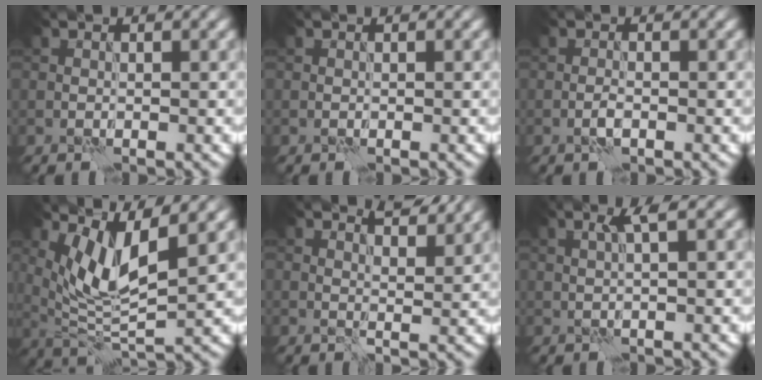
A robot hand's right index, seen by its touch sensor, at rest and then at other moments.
{"total": 0.0}
{"total": 1.0, "force": [-0.5, 0.3, 0.9], "torque": [-0.020, 0.001, -0.012]}
{"total": 6.2, "force": [2.9, 1.8, 5.2], "torque": [-0.101, -0.011, 0.059]}
{"total": 2.9, "force": [2.5, 0.6, 1.5], "torque": [-0.018, -0.006, 0.036]}
{"total": 2.0, "force": [0.7, 0.0, 1.8], "torque": [-0.038, 0.005, 0.014]}